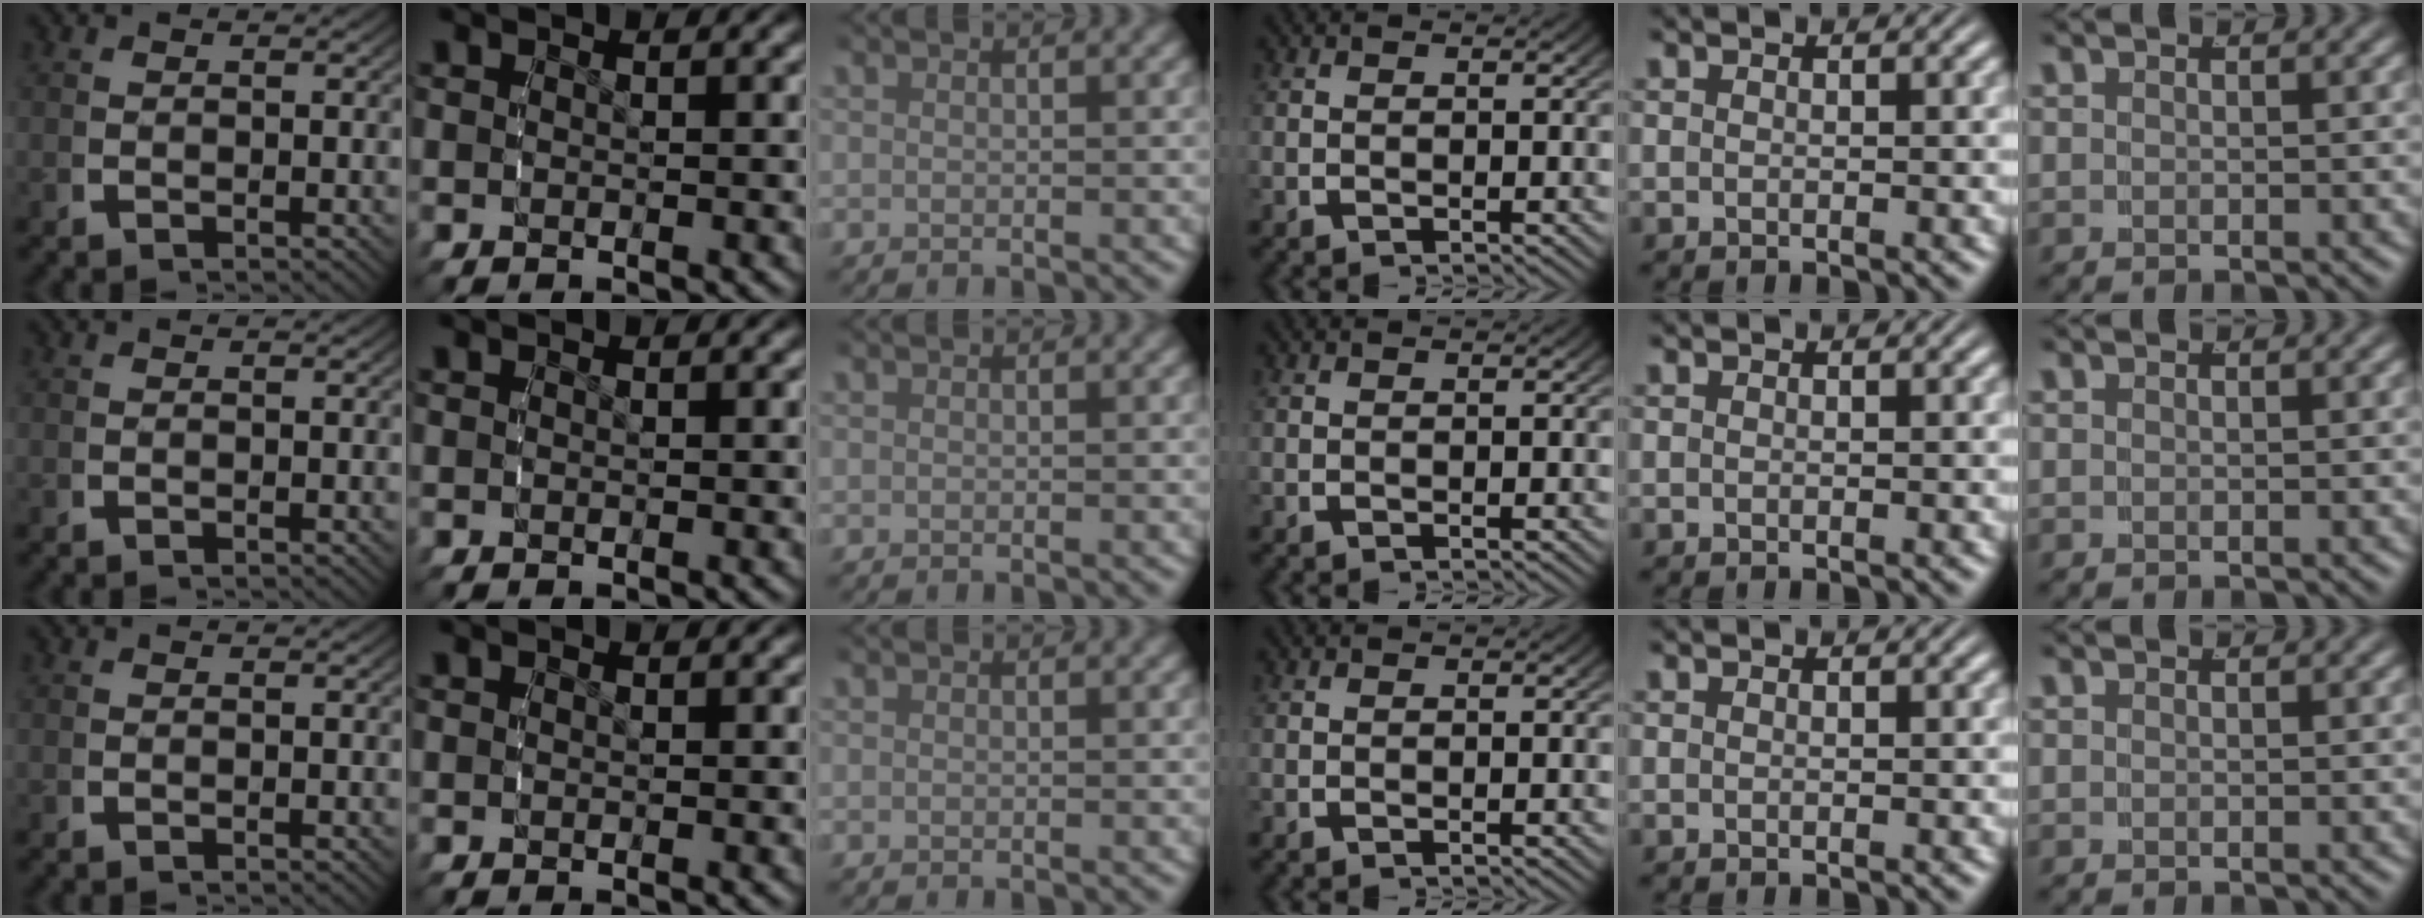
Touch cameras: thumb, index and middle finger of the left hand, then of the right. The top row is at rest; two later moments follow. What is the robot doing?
{"motion": "reach", "object": "toothpaste"}